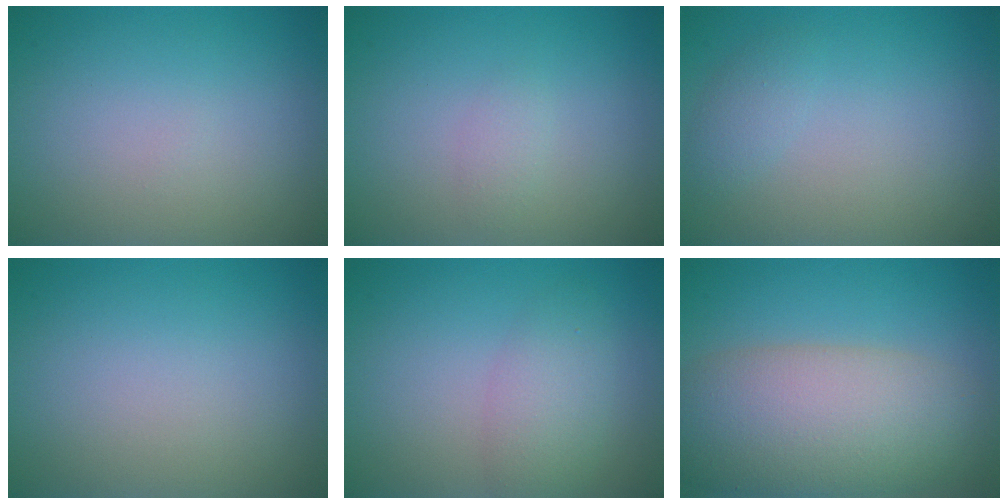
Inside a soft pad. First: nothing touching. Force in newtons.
{"total": 0.8, "press": 0.8, "slide": 0.0}
{"total": 1.2, "press": 1.2, "slide": 0.1}
{"total": 0.0}
{"total": 2.9, "press": 2.9, "slide": 0.1}
{"total": 9.8, "press": 9.8, "slide": 0.6}